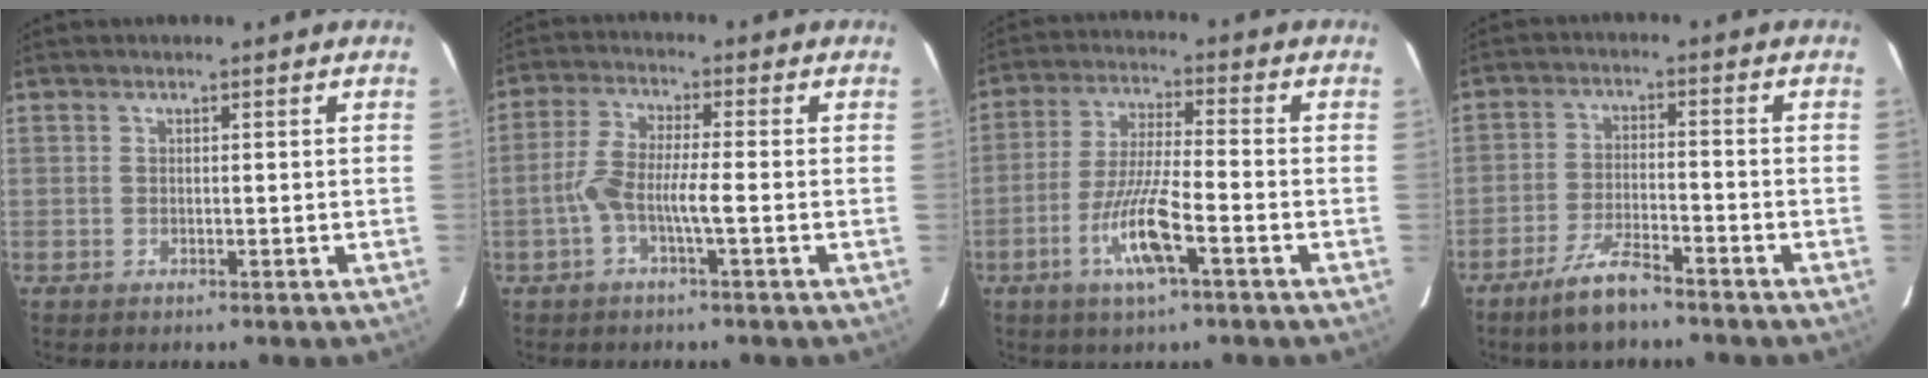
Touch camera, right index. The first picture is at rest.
{"total": 5.9, "force": [-1.7, 0.4, 5.6], "torque": [-0.119, 0.014, -0.036]}
{"total": 9.7, "force": [-4.1, 0.8, 8.8], "torque": [-0.173, -0.009, -0.078]}
{"total": 6.4, "force": [-5.1, 0.9, 3.9], "torque": [-0.083, -0.010, -0.095]}